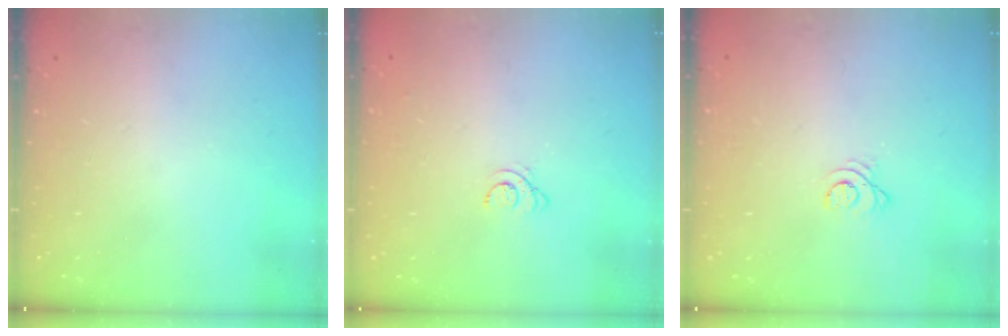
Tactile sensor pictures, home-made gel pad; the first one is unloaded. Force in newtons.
{"total": 3.9, "press": 3.9, "slide": 0.4}
{"total": 2.5, "press": 2.5, "slide": 0.3}